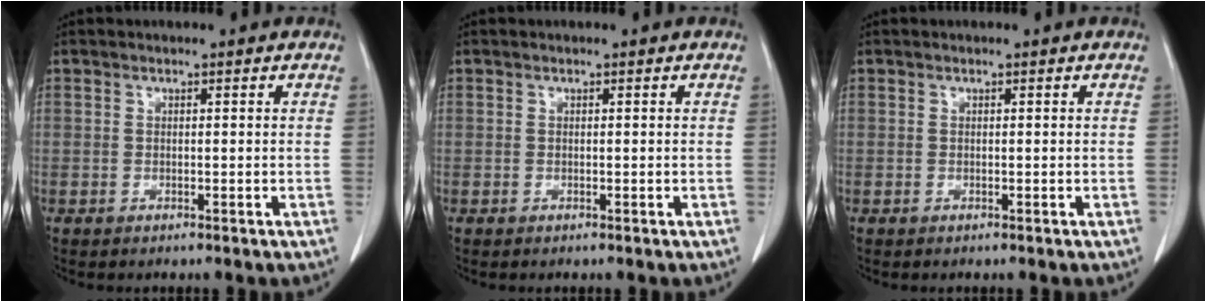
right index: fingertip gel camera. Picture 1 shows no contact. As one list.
[{"total": 0.0}, {"total": 0.0}]